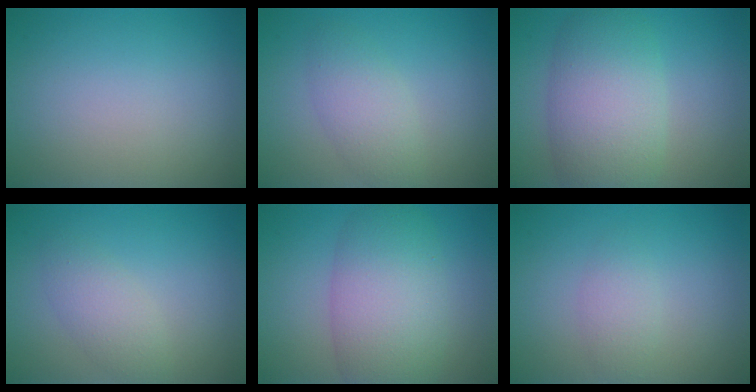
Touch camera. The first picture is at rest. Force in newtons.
{"total": 2.9, "press": 2.9, "slide": 0.1}
{"total": 7.5, "press": 7.5, "slide": 0.2}
{"total": 2.4, "press": 2.4, "slide": 0.0}
{"total": 7.4, "press": 7.4, "slide": 0.2}
{"total": 1.7, "press": 1.7, "slide": 0.0}